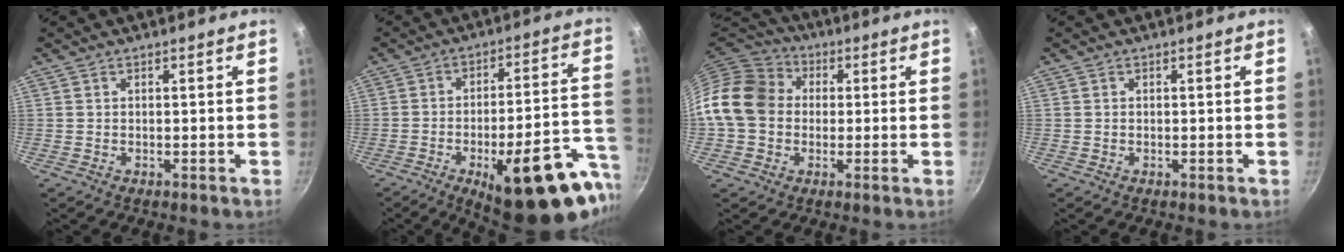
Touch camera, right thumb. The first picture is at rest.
{"total": 23.5, "force": [-10.6, 7.9, 19.4], "torque": [-0.220, 0.041, -0.141]}
{"total": 14.2, "force": [0.8, 11.8, 7.8], "torque": [-0.120, 0.031, -0.001]}
{"total": 0.0}